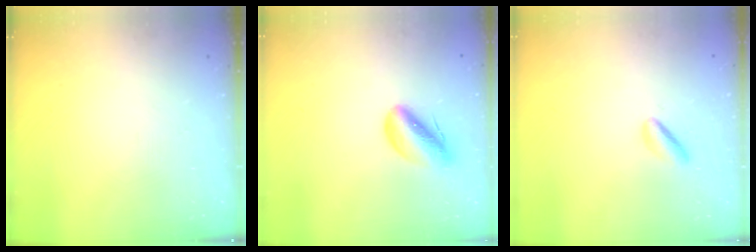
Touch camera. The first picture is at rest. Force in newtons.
{"total": 8.1, "press": 7.7, "slide": 2.5}
{"total": 2.5, "press": 2.5, "slide": 0.6}